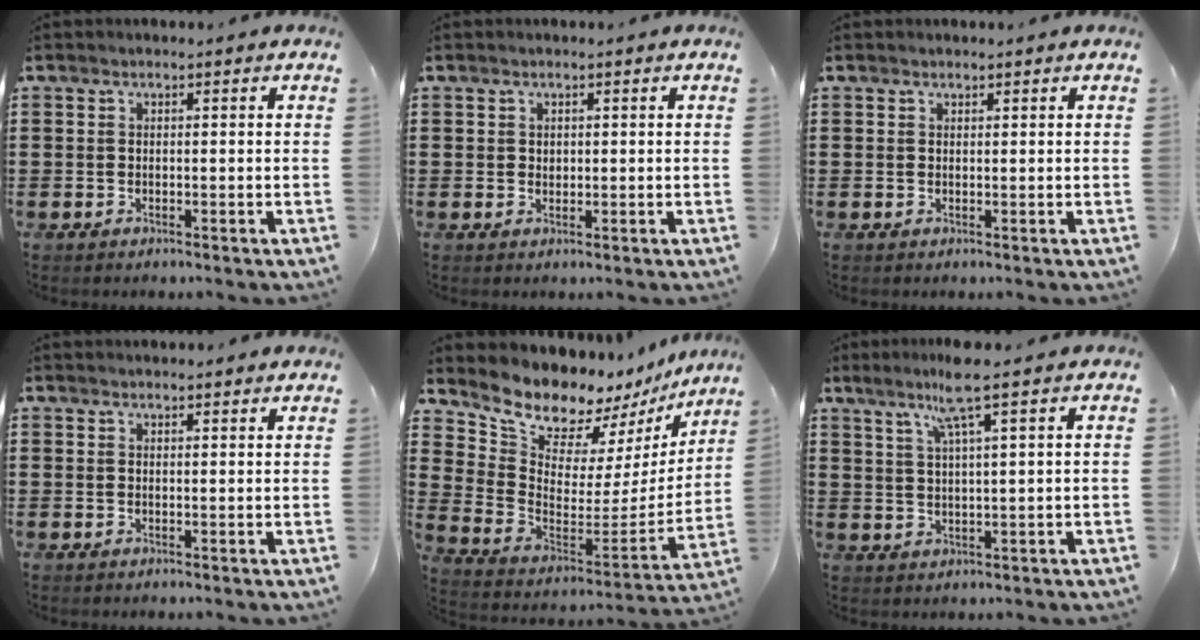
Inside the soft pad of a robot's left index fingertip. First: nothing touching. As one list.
[{"total": 0.9, "force": [0.5, 0.7, 0.3], "torque": [-0.008, 0.005, 0.010]}, {"total": 0.5, "force": [0.5, 0.2, 0.1], "torque": [-0.003, 0.001, 0.010]}, {"total": 1.5, "force": [1.5, 0.0, 0.3], "torque": [-0.009, 0.001, 0.029]}, {"total": 9.4, "force": [8.8, 3.1, 1.3], "torque": [-0.076, -0.076, 0.158]}, {"total": 6.6, "force": [4.3, -0.3, 5.0], "torque": [-0.108, 0.004, 0.074]}]